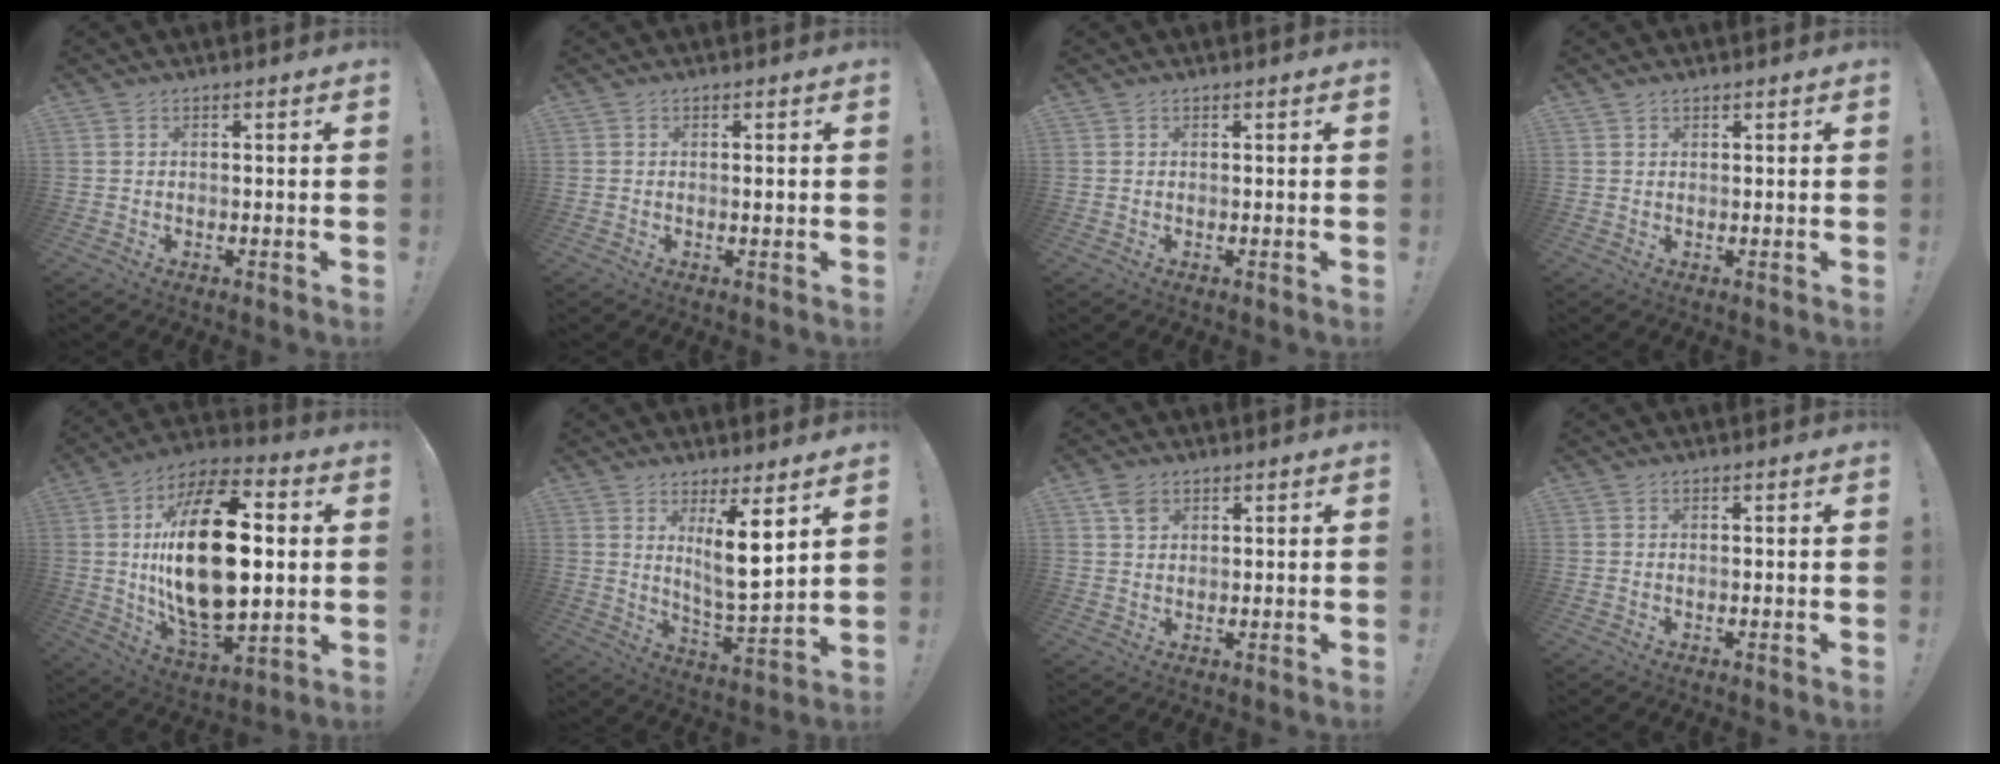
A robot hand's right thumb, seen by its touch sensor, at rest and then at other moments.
{"total": 0.6, "force": [-0.2, 0.0, 0.6], "torque": [-0.005, -0.002, -0.005]}
{"total": 0.0}
{"total": 1.0, "force": [0.8, 0.5, 0.2], "torque": [-0.002, -0.001, 0.015]}
{"total": 28.8, "force": [2.6, 14.9, 24.5], "torque": [-0.454, -0.007, 0.044]}
{"total": 11.0, "force": [4.9, 1.8, 9.7], "torque": [-0.154, -0.042, 0.078]}
{"total": 3.7, "force": [2.0, 2.4, 2.1], "torque": [-0.034, -0.003, 0.039]}
{"total": 0.0}